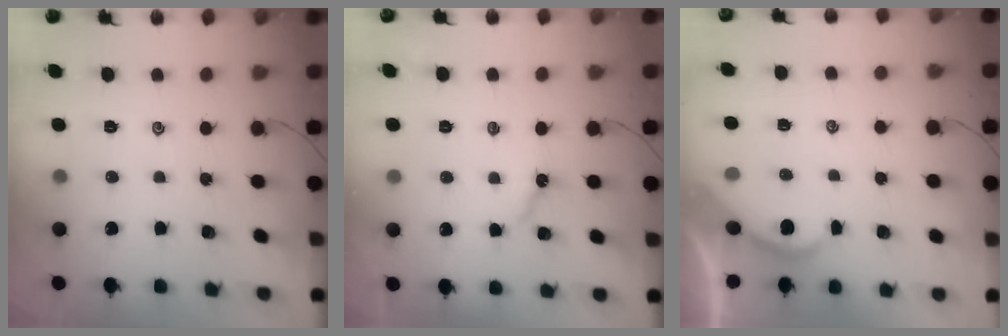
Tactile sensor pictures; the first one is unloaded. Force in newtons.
{"total": 3.4, "press": 3.3, "slide": 0.5}
{"total": 1.6, "press": 1.6, "slide": 0.1}